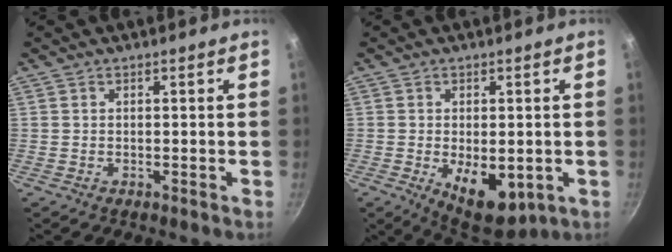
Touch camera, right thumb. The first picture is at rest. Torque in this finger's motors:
{"motor_torque": [-0.24, 0.59, -0.07, 0.13, 0.09]}